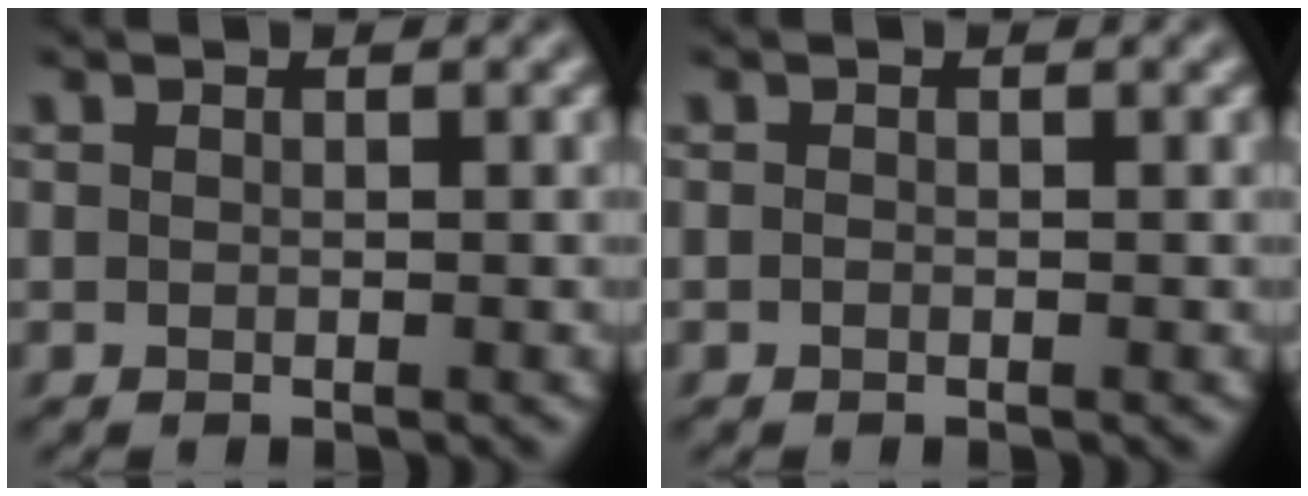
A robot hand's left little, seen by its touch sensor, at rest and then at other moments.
{"total": 0.0}